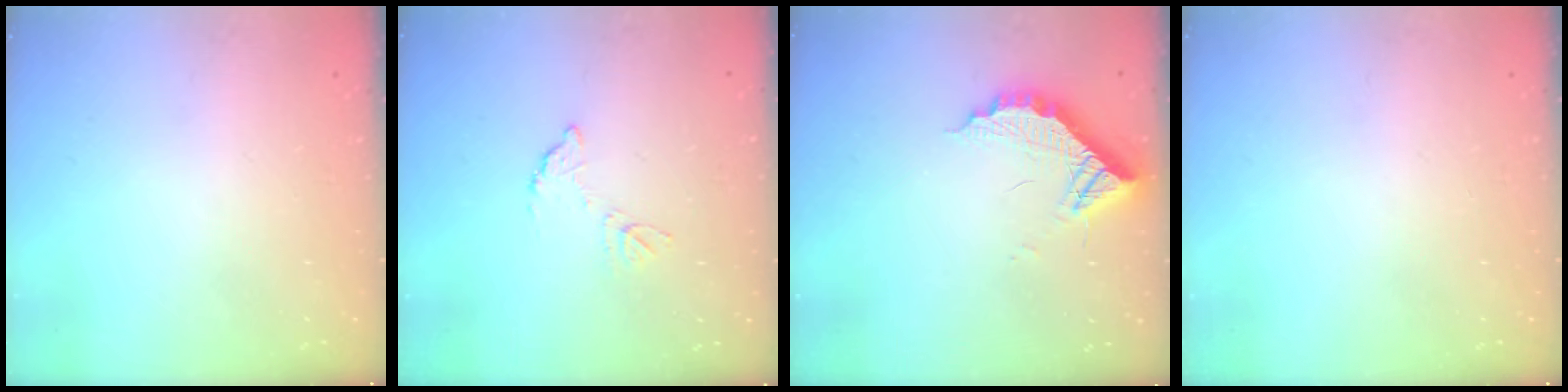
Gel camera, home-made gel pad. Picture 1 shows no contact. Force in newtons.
{"total": 6.3, "press": 6.3, "slide": 0.4}
{"total": 10.6, "press": 10.5, "slide": 0.8}
{"total": 0.0}